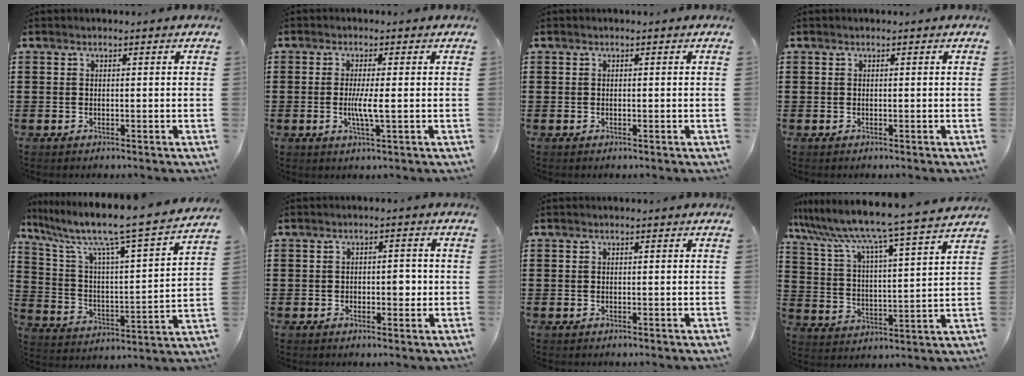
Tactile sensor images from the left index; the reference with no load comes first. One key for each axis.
{"total": 3.9, "fx": -0.3, "fy": 0.2, "fz": 3.9, "tx": -0.076, "ty": -0.009, "tz": -0.009}
{"total": 0.0}
{"total": 0.0}
{"total": 9.2, "fx": 7.5, "fy": 0.2, "fz": 5.2, "tx": -0.133, "ty": -0.064, "tz": 0.113}
{"total": 2.9, "fx": -0.5, "fy": 1.6, "fz": 2.4, "tx": -0.031, "ty": -0.001, "tz": -0.016}
{"total": 0.0}
{"total": 7.1, "fx": 6.5, "fy": -1.1, "fz": 2.7, "tx": -0.081, "ty": -0.059, "tz": 0.099}